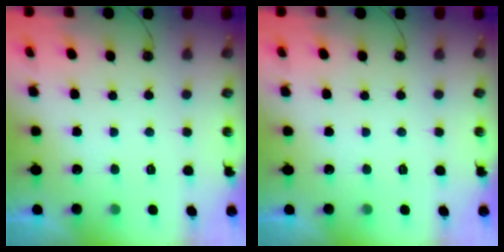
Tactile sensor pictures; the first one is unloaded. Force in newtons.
{"total": 0.0}